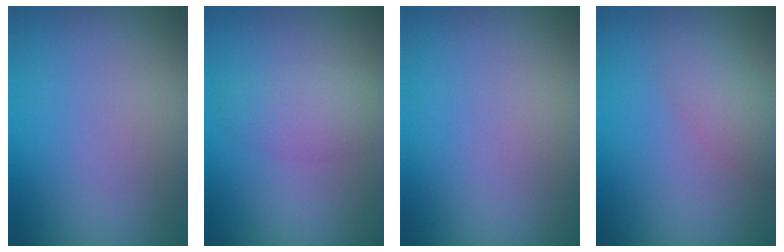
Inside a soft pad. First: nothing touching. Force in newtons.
{"total": 2.8, "press": 2.8, "slide": 0.1}
{"total": 0.0}
{"total": 2.4, "press": 2.4, "slide": 0.2}